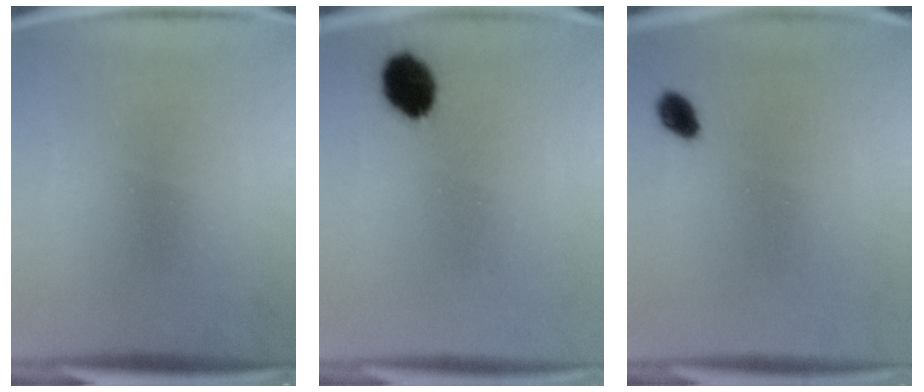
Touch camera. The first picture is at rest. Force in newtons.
{"total": 7.0}
{"total": 2.9}